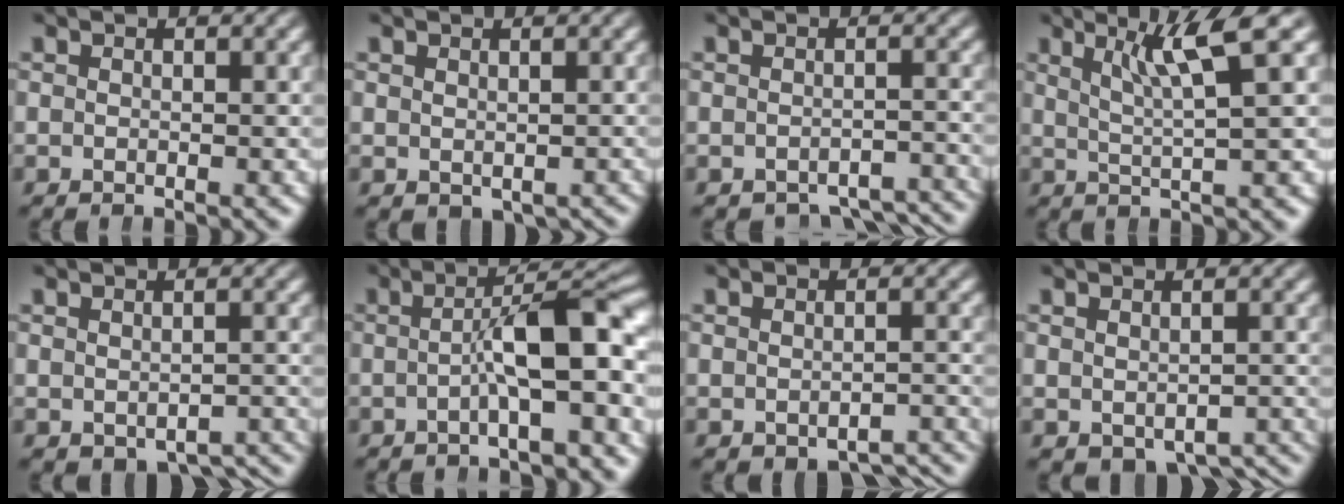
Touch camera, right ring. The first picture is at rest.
{"total": 0.8, "force": [-0.3, 0.6, 0.4], "torque": [0.001, -0.009, 0.009]}
{"total": 6.0, "force": [-5.7, 1.4, 1.2], "torque": [-0.003, -0.018, -0.081]}
{"total": 4.2, "force": [2.0, -0.5, 3.6], "torque": [-0.054, 0.001, 0.038]}
{"total": 5.0, "force": [-4.3, 1.8, 1.9], "torque": [-0.015, -0.021, -0.051]}
{"total": 5.6, "force": [-1.2, 0.6, 5.5], "torque": [-0.082, 0.007, -0.017]}
{"total": 5.1, "force": [-4.5, 1.8, 1.8], "torque": [-0.020, -0.017, -0.059]}
{"total": 5.4, "force": [-4.5, 2.1, 2.2], "torque": [-0.020, -0.025, -0.050]}